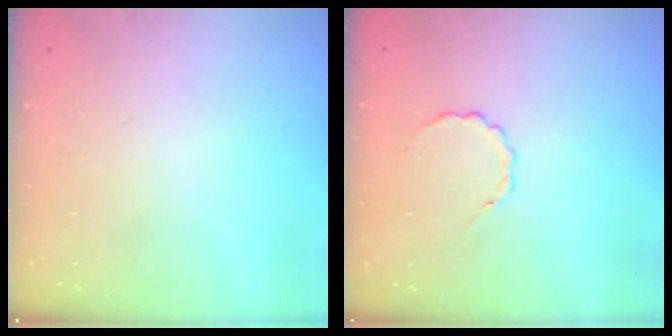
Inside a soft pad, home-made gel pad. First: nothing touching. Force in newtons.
{"total": 2.6, "press": 2.5, "slide": 0.9}